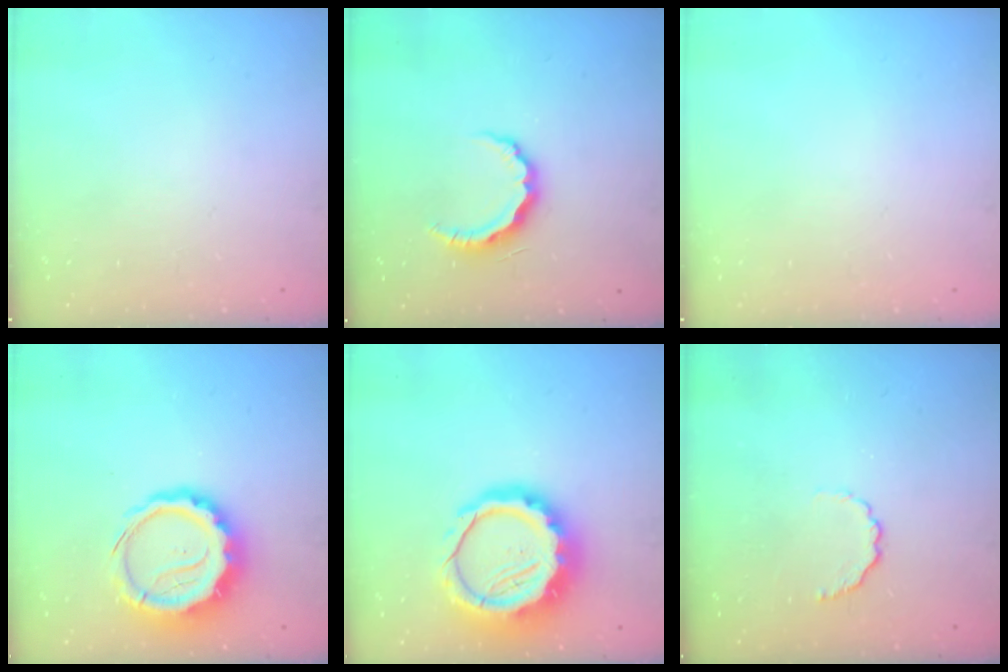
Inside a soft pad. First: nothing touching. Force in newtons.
{"total": 8.0, "press": 8.0, "slide": 0.9}
{"total": 0.0}
{"total": 10.5, "press": 10.1, "slide": 2.8}
{"total": 16.1, "press": 15.6, "slide": 3.7}
{"total": 4.7, "press": 4.4, "slide": 1.4}